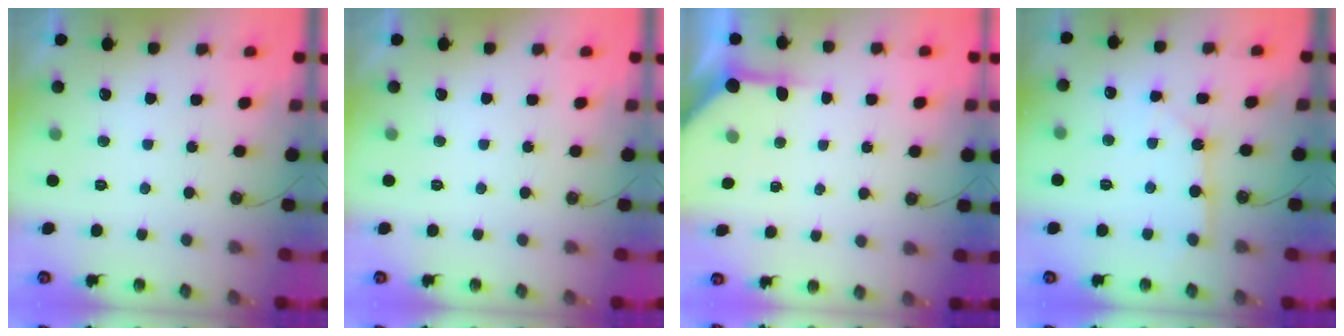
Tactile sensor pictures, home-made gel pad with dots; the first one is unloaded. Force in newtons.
{"total": 0.0}
{"total": 4.6, "press": 4.6, "slide": 0.4}
{"total": 2.4, "press": 2.4, "slide": 0.3}